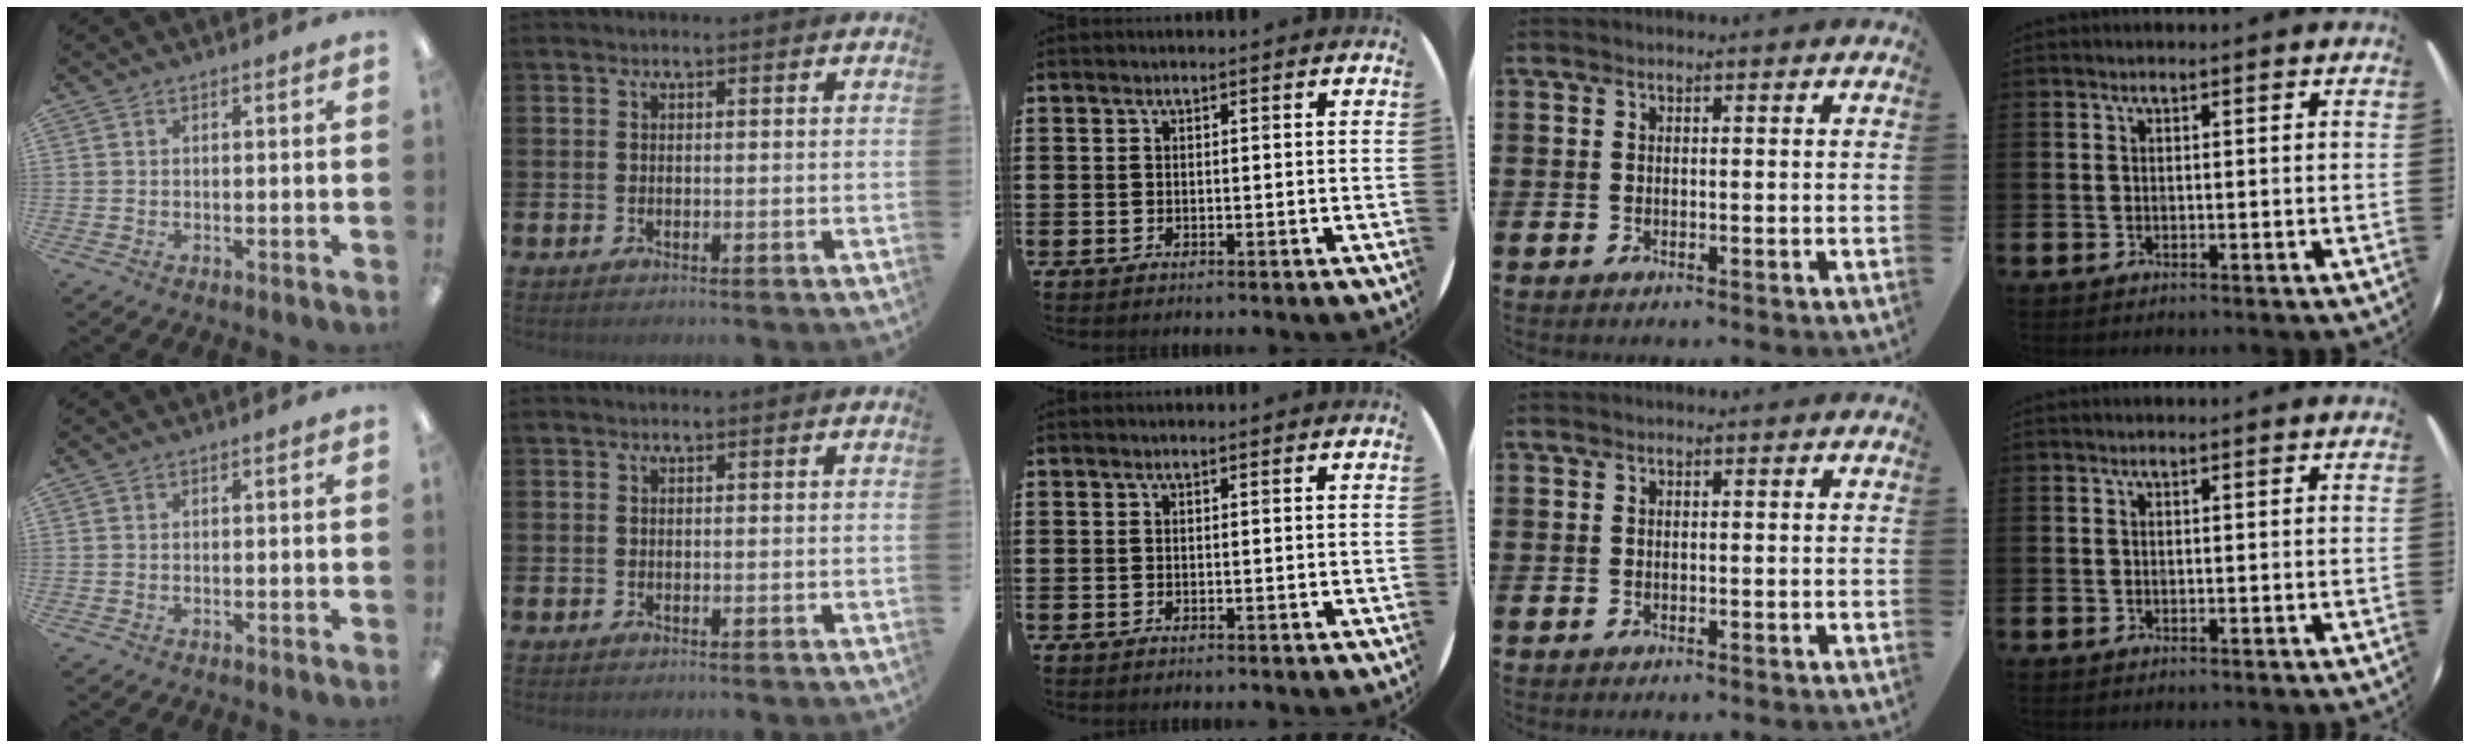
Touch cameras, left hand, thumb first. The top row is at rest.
{}